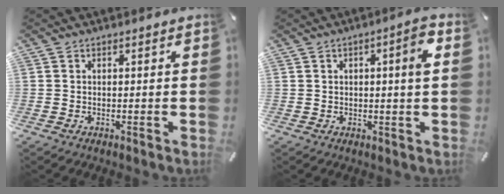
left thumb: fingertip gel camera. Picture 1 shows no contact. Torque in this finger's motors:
{"motor_torque": [0.11, 0.05, 0.28, 0.24, -0.04]}